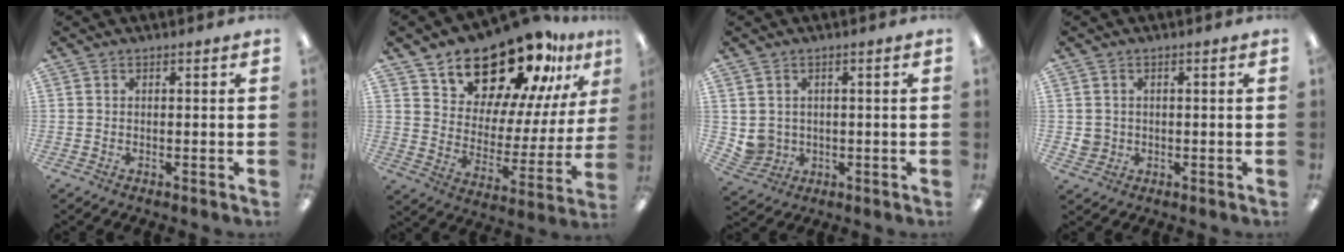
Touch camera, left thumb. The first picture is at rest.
{"total": 20.0, "force": [16.9, 8.1, 7.1], "torque": [-0.107, -0.134, 0.292]}
{"total": 3.8, "force": [0.9, 3.7, 0.3], "torque": [-0.017, 0.003, 0.021]}
{"total": 2.8, "force": [0.2, 2.7, 0.5], "torque": [-0.011, 0.004, 0.003]}